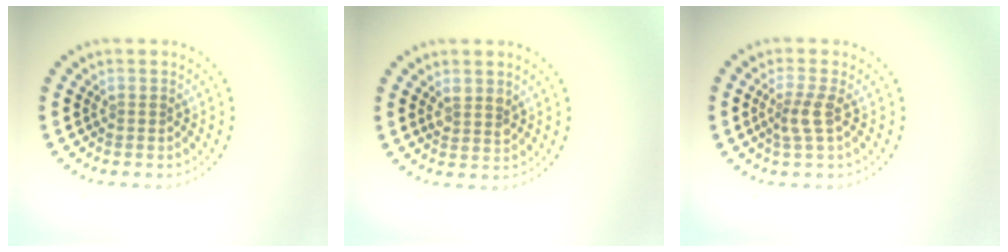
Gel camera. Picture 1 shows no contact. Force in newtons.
{"total": 1.7, "press": 1.6, "slide": 0.7}
{"total": 2.0, "press": 1.6, "slide": 1.3}